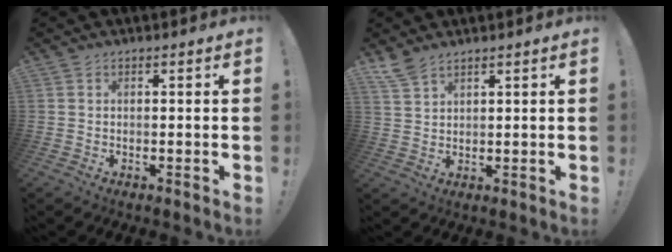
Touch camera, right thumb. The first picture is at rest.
{"total": 4.9, "force": [4.1, 1.5, 2.2], "torque": [-0.044, -0.021, 0.079]}